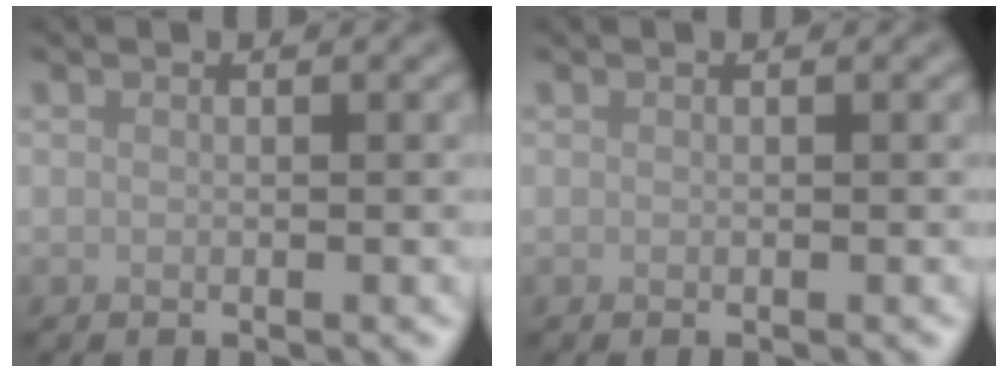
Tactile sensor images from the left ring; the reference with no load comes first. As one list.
[{"total": 0.0}]